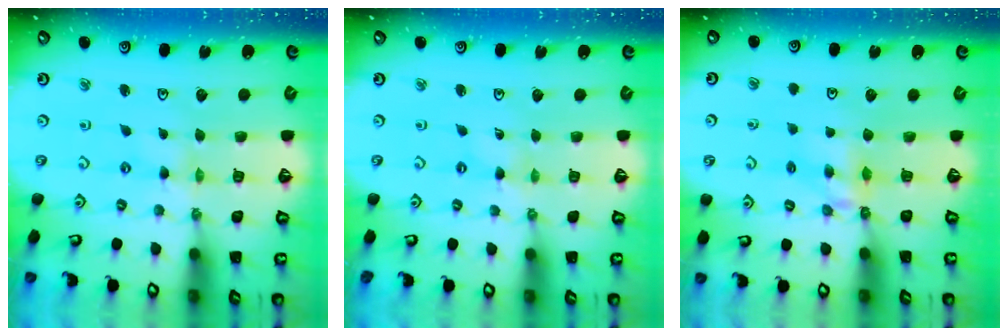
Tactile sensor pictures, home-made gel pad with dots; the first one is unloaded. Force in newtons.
{"total": 0.0}
{"total": 5.7, "press": 5.7, "slide": 0.1}